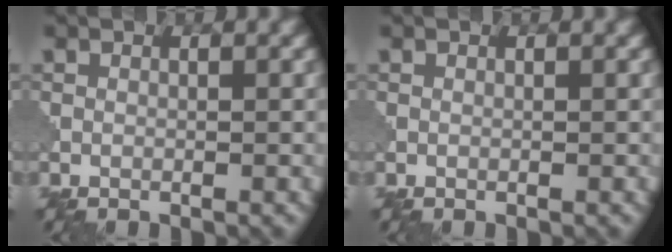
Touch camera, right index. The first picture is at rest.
{"total": 0.0}